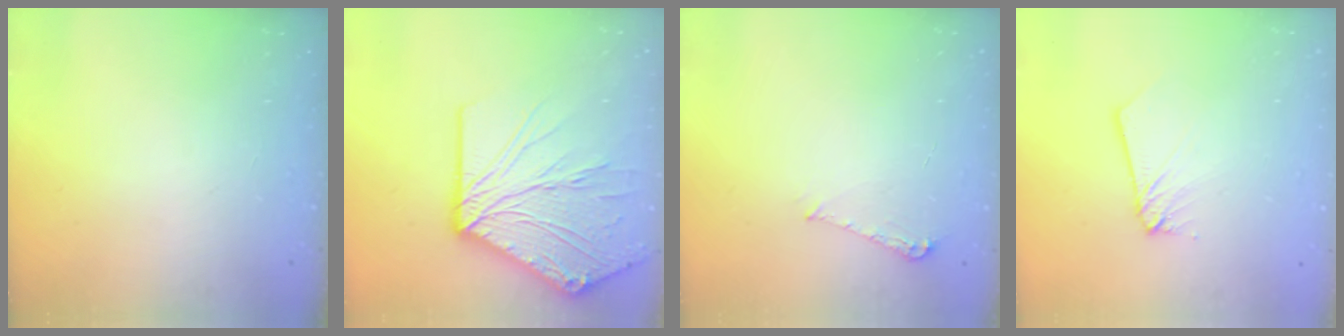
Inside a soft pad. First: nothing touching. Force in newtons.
{"total": 22.4, "press": 22.3, "slide": 2.8}
{"total": 5.3, "press": 5.2, "slide": 0.5}
{"total": 2.6, "press": 2.6, "slide": 0.2}